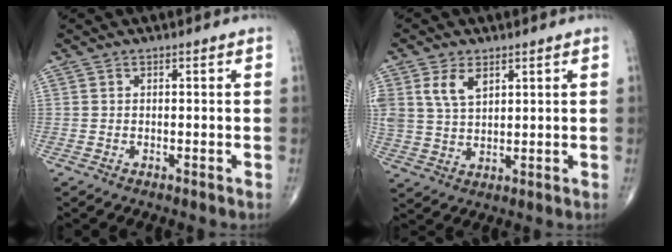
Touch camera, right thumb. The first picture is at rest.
{"total": 6.4, "force": [3.0, 3.7, 4.2], "torque": [-0.075, -0.009, 0.065]}